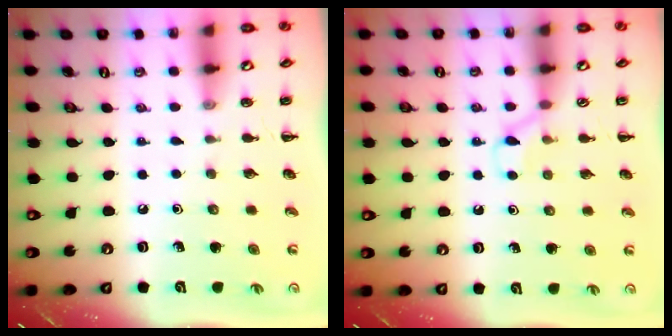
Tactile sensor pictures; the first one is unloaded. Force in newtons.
{"total": 3.9, "press": 3.7, "slide": 1.3}